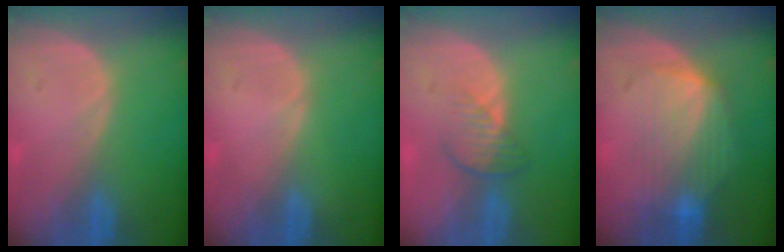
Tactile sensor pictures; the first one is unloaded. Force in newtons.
{"total": 0.0}
{"total": 3.8, "press": 3.3, "slide": 1.8}
{"total": 7.5, "press": 7.3, "slide": 1.7}